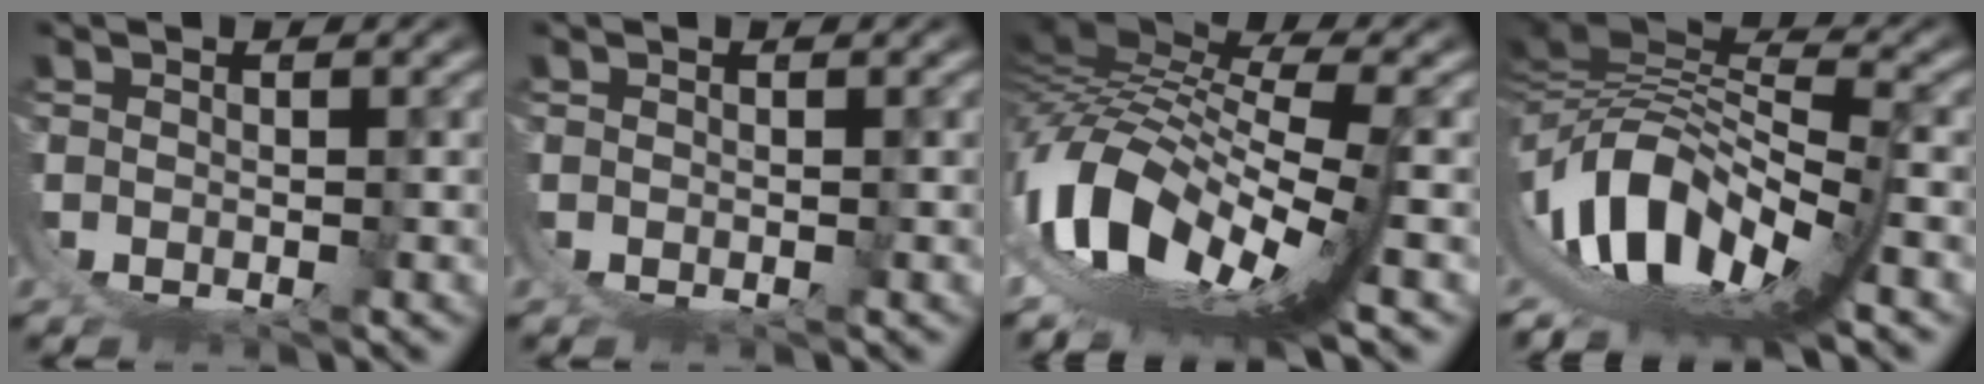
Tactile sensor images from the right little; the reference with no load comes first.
{"total": 0.0}
{"total": 14.0, "force": [0.1, 7.7, 11.7], "torque": [-0.255, -0.025, 0.018]}
{"total": 15.4, "force": [-0.2, 9.5, 12.2], "torque": [-0.244, -0.026, 0.010]}